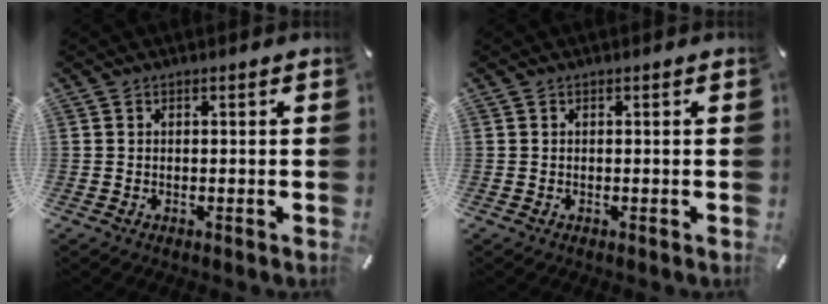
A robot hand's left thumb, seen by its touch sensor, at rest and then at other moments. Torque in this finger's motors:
{"motor_torque": [-0.02, 0.00, -0.01, -0.06, 0.00]}